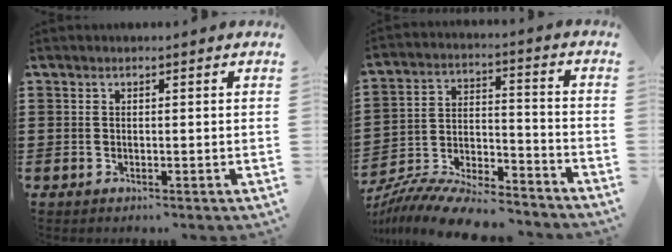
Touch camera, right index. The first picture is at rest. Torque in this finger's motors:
{"motor_torque": [0.76, 1.38, 0.42, 0.15]}